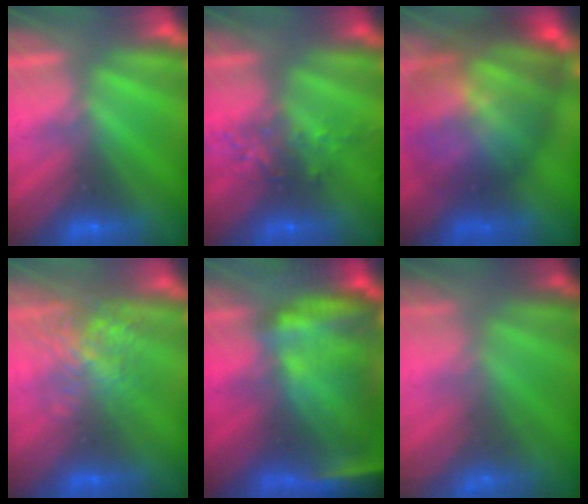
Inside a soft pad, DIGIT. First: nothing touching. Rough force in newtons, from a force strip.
{"total": 2.4}
{"total": 10.5}
{"total": 3.6}
{"total": 10.3}
{"total": 7.4}